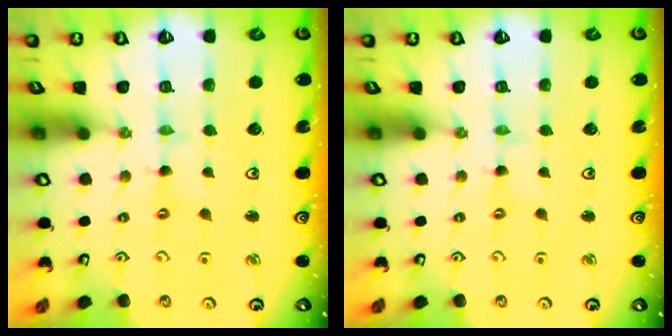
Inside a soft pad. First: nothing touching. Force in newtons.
{"total": 0.0}